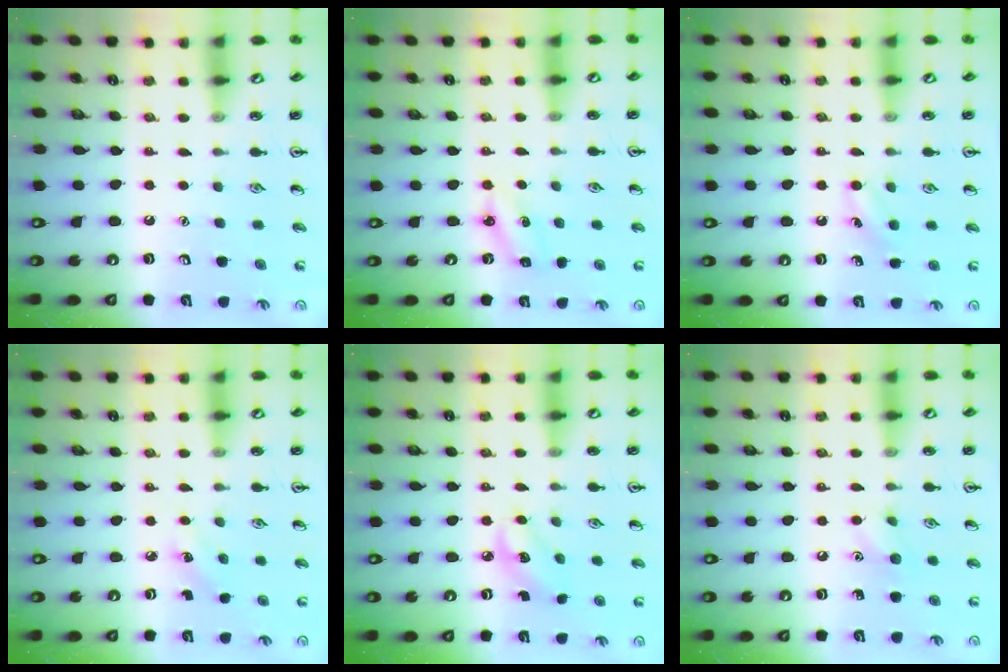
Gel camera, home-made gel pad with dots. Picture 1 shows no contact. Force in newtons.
{"total": 3.7, "press": 3.5, "slide": 1.1}
{"total": 6.2, "press": 5.9, "slide": 1.9}
{"total": 1.9, "press": 1.7, "slide": 0.7}
{"total": 3.0, "press": 2.9, "slide": 0.8}
{"total": 5.1, "press": 4.8, "slide": 1.7}